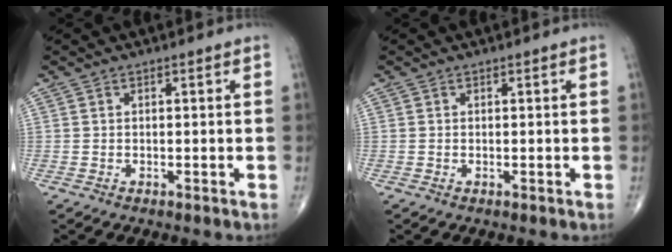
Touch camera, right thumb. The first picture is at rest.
{"total": 0.0}